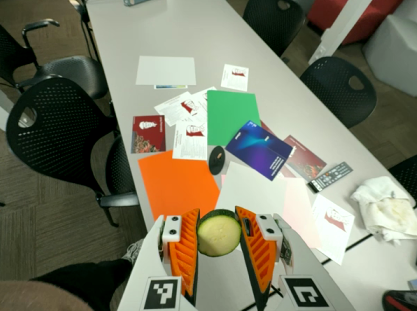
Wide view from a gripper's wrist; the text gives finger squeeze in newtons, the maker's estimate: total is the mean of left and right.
{"total": 15.5, "left": 17.1, "right": 14.0}